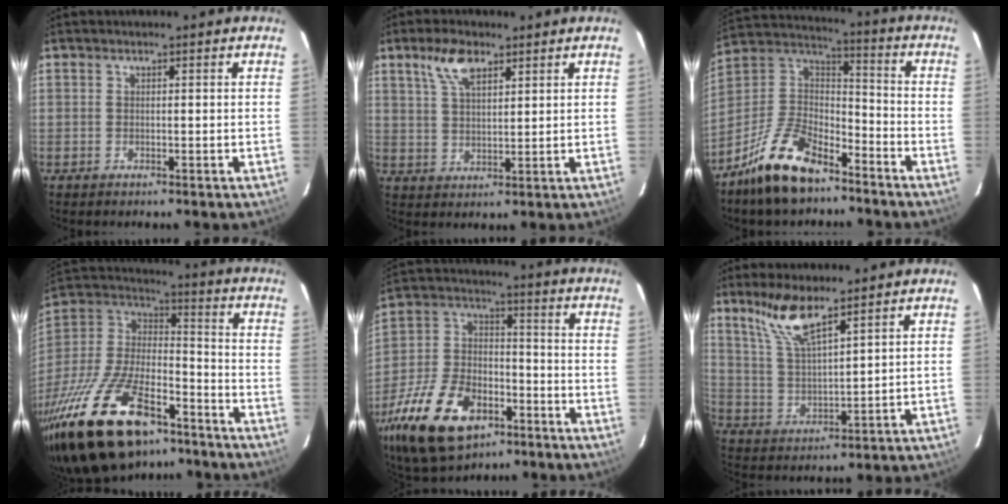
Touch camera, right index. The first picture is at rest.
{"total": 6.6, "force": [4.0, 3.0, 4.4], "torque": [-0.087, 0.013, 0.078]}
{"total": 17.2, "force": [-12.1, 7.5, 9.7], "torque": [-0.211, 0.015, -0.224]}
{"total": 32.0, "force": [-21.5, 13.7, 19.4], "torque": [-0.402, -0.025, -0.348]}
{"total": 22.6, "force": [-12.4, 12.4, 14.3], "torque": [-0.313, -0.008, -0.210]}
{"total": 8.7, "force": [6.4, 1.4, 5.6], "torque": [-0.114, 0.003, 0.138]}